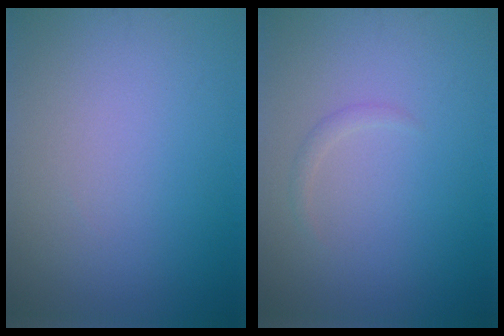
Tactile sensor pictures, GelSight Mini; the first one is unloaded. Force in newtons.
{"total": 0.8, "press": 0.8, "slide": 0.0}